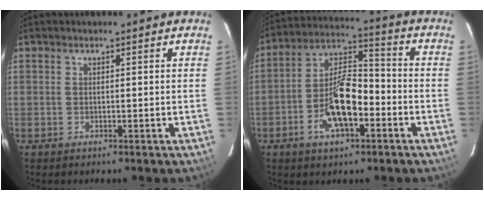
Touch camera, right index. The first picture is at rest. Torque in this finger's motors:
{"motor_torque": [1.38, -0.76, 1.05, 0.21]}